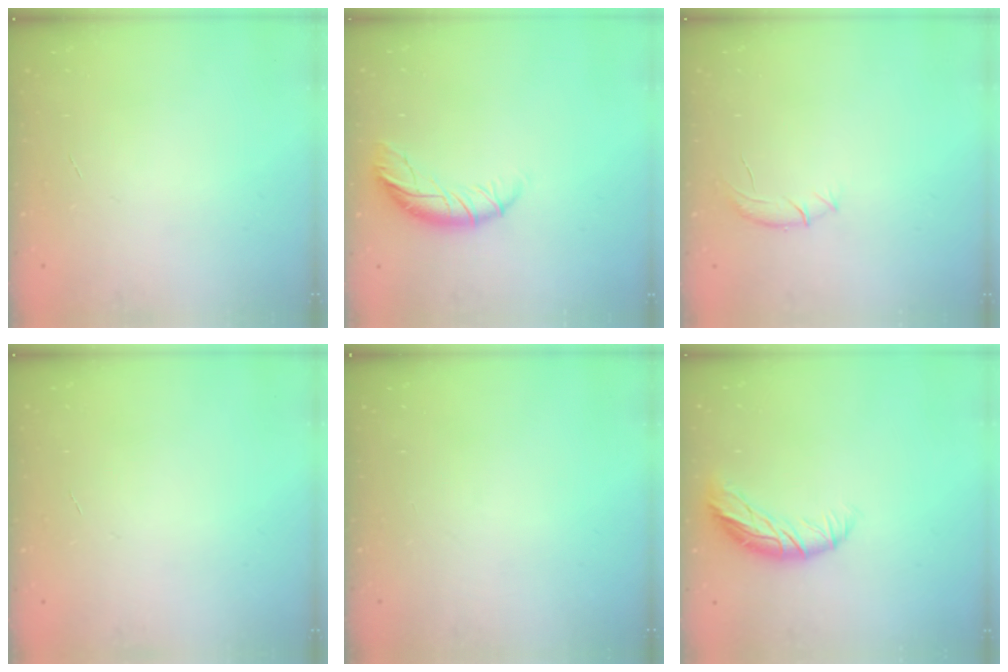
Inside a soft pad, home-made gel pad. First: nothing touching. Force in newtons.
{"total": 9.7, "press": 9.6, "slide": 1.7}
{"total": 5.6, "press": 5.4, "slide": 1.5}
{"total": 0.0}
{"total": 0.0}
{"total": 9.3, "press": 9.1, "slide": 2.1}